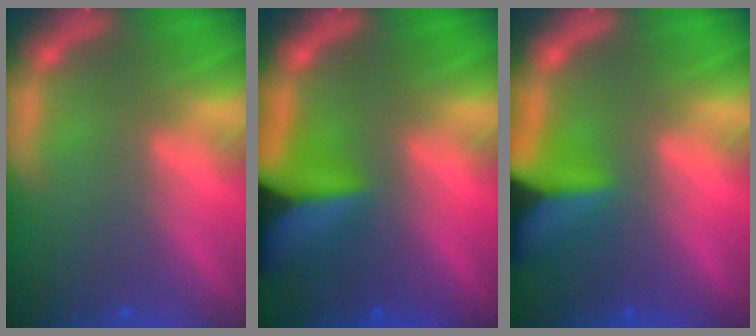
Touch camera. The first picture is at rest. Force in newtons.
{"total": 9.4}
{"total": 7.5}